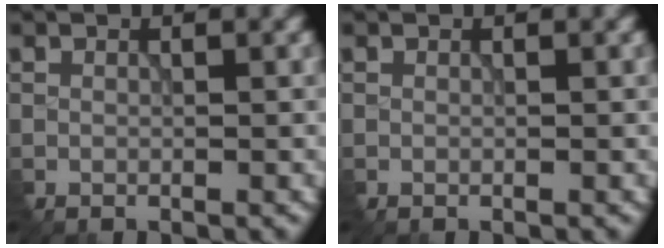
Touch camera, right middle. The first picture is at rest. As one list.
[{"total": 0.0}]